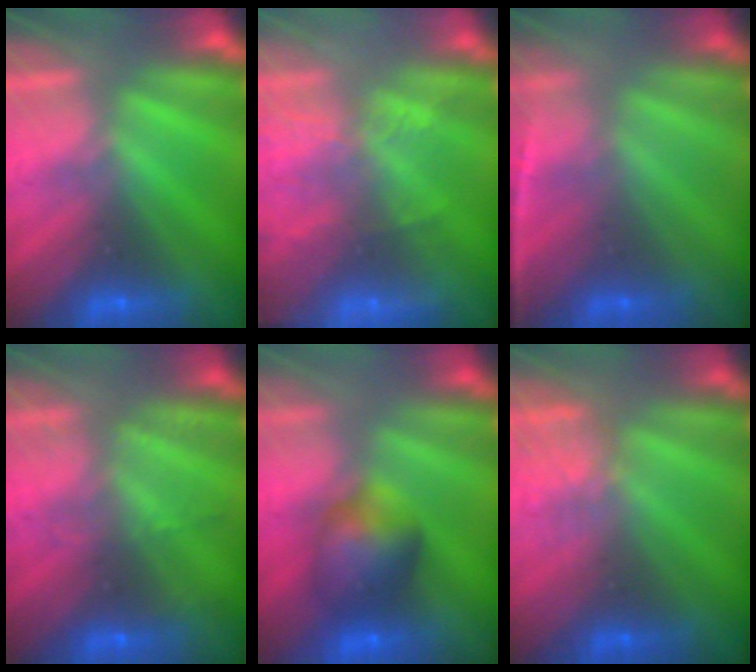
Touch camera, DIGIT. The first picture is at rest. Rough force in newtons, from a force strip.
{"total": 6.3}
{"total": 1.6}
{"total": 2.0}
{"total": 6.0}
{"total": 1.8}